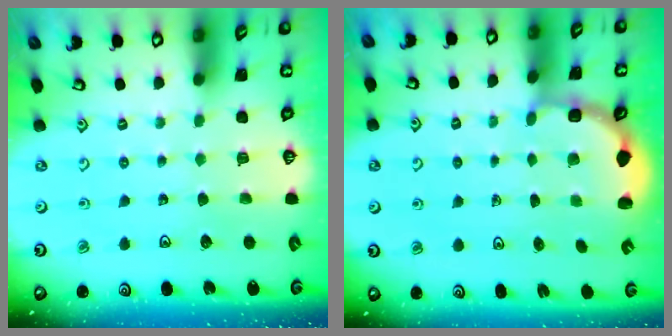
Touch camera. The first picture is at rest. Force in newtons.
{"total": 2.9, "press": 2.3, "slide": 1.8}